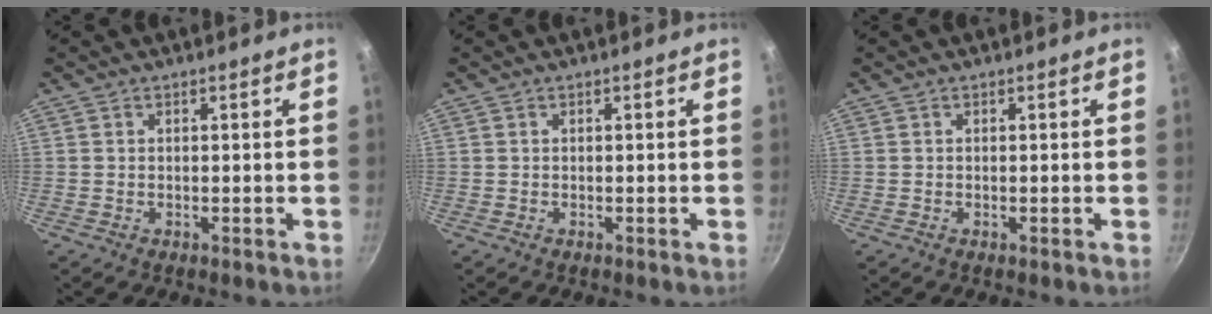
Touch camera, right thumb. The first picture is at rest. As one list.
[{"total": 0.0}, {"total": 0.0}]